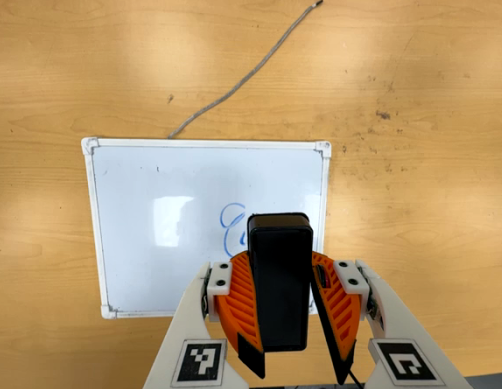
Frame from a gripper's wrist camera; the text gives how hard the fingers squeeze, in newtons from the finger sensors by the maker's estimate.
{"total": 9.8, "left": 9.4, "right": 10.1}